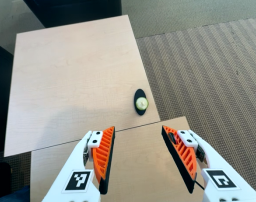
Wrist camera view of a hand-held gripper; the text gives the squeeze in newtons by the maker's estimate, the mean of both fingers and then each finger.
{"total": 0.8, "left": 1.3, "right": 0.3}